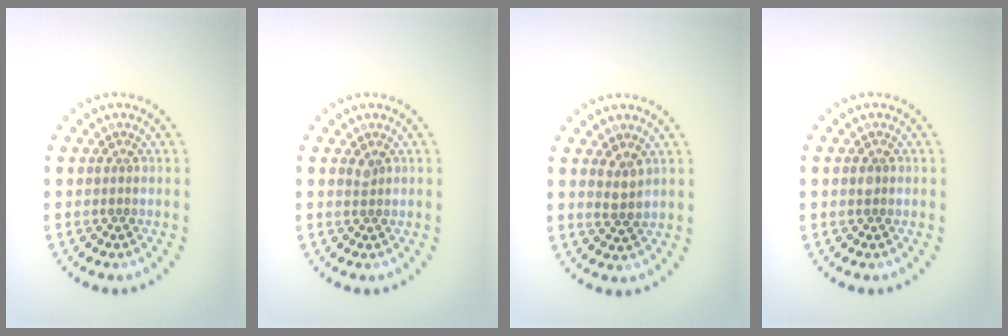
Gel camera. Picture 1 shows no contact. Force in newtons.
{"total": 0.7, "press": 0.4, "slide": 0.6}
{"total": 1.5, "press": 1.4, "slide": 0.6}
{"total": 0.8, "press": 0.8, "slide": 0.1}